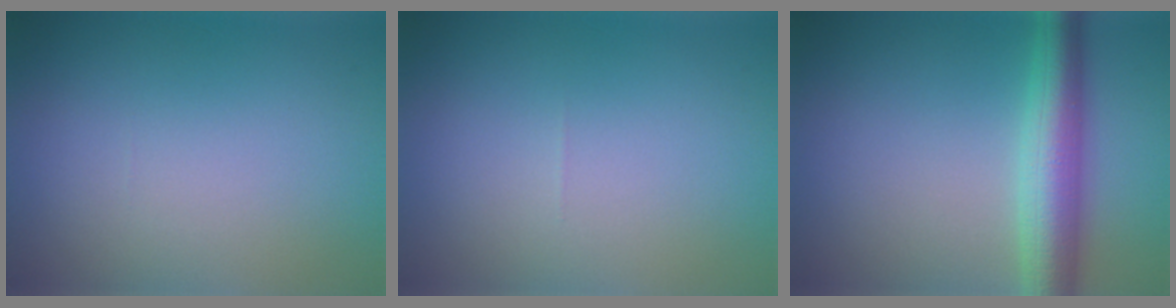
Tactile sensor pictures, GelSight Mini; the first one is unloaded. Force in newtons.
{"total": 0.0}
{"total": 6.1, "press": 6.1, "slide": 0.1}